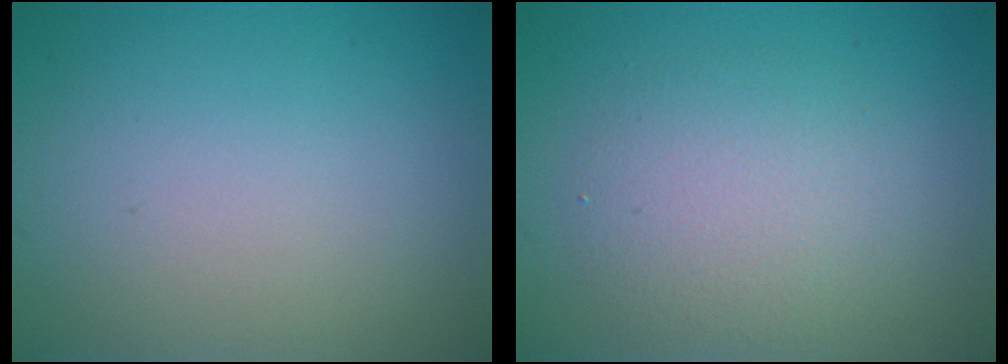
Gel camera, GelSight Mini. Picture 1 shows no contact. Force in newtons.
{"total": 3.6, "press": 3.6, "slide": 0.2}